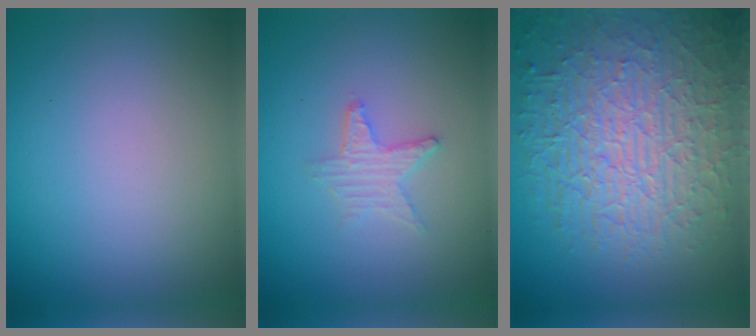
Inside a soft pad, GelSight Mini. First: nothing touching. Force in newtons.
{"total": 2.1, "press": 2.0, "slide": 0.4}
{"total": 10.4, "press": 6.7, "slide": 8.0}